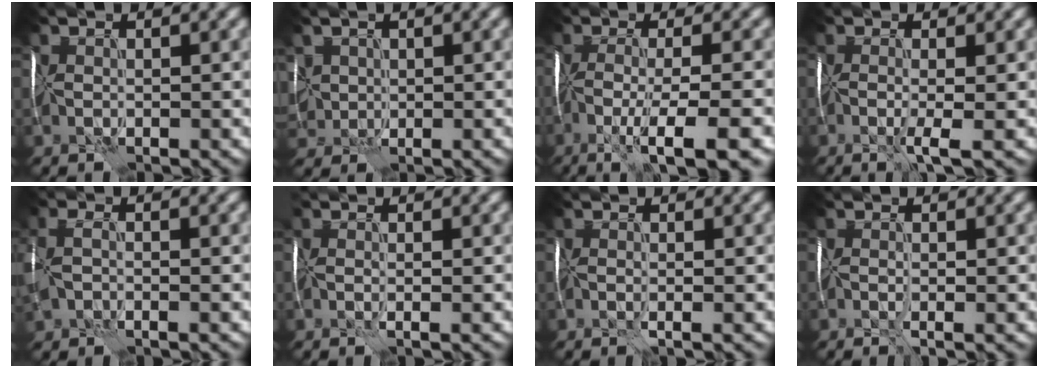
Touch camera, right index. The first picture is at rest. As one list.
[{"total": 2.6, "force": [0.6, 2.4, 0.9], "torque": [-0.031, 0.001, 0.020]}, {"total": 8.9, "force": [-5.4, 1.7, 6.9], "torque": [-0.117, -0.004, -0.080]}, {"total": 2.3, "force": [-1.0, 0.1, 2.1], "torque": [-0.048, -0.008, -0.017]}, {"total": 4.0, "force": [-0.9, 2.2, 3.2], "torque": [-0.088, -0.005, -0.007]}, {"total": 1.3, "force": [-0.1, 0.6, 1.2], "torque": [-0.011, 0.001, -0.005]}, {"total": 1.2, "force": [-0.4, 0.4, 1.1], "torque": [-0.010, -0.002, -0.001]}, {"total": 1.5, "force": [-0.6, 0.3, 1.3], "torque": [-0.016, -0.002, 0.000]}]